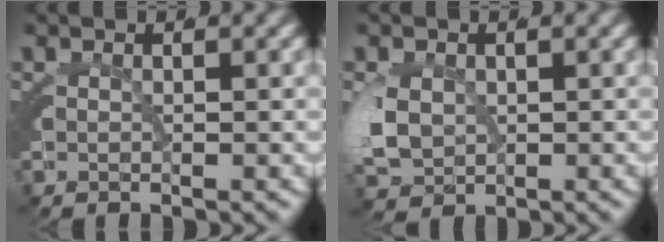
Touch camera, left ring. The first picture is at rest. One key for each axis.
{"total": 3.9, "fx": -0.2, "fy": 3.0, "fz": 2.4, "tx": -0.077, "ty": -0.017, "tz": 0.011}